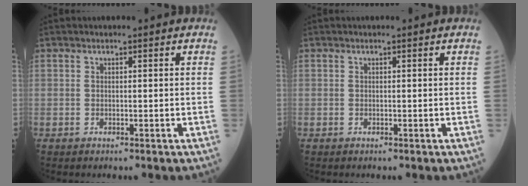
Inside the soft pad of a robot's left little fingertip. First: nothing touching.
{"total": 0.0}